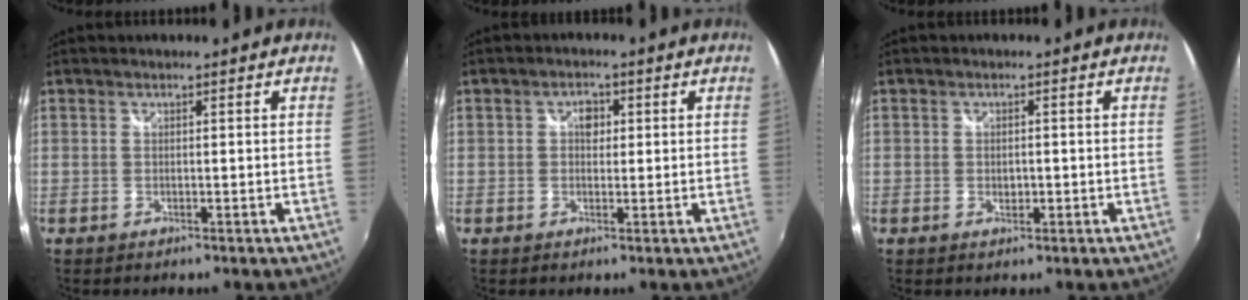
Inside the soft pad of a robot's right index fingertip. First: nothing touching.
{"total": 2.7, "force": [0.6, 2.0, 1.6], "torque": [-0.022, 0.007, 0.008]}
{"total": 1.6, "force": [-0.2, 1.2, 1.1], "torque": [-0.017, 0.000, -0.003]}